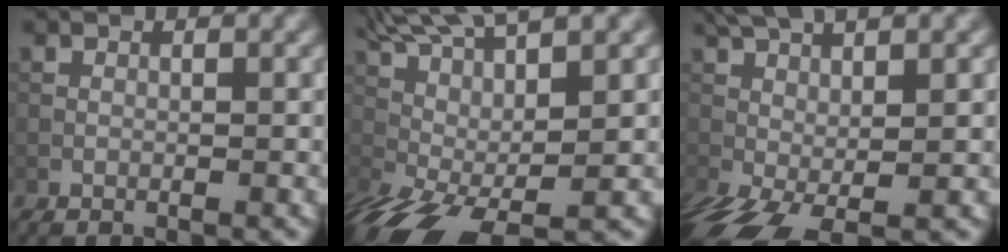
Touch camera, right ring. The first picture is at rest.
{"total": 12.5, "force": [2.2, 4.3, 11.6], "torque": [-0.228, 0.005, 0.070]}
{"total": 8.6, "force": [-0.6, 3.5, 7.8], "torque": [-0.162, -0.011, -0.009]}